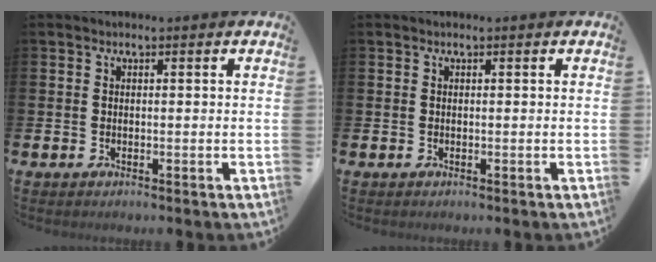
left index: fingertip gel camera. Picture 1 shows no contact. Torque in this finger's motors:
{"motor_torque": [-0.01, 0.01, 0.00, 0.00]}